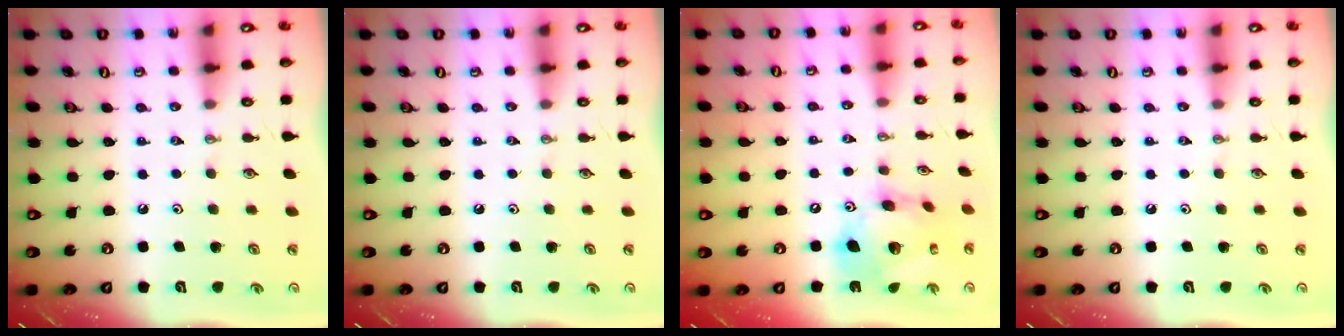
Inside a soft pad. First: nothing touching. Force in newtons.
{"total": 0.0}
{"total": 17.4, "press": 17.3, "slide": 2.0}
{"total": 0.0}